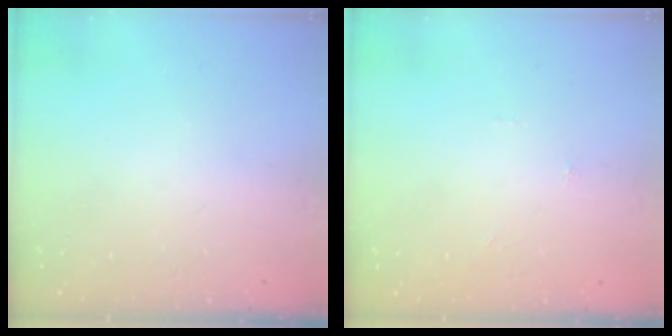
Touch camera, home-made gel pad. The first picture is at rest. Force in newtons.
{"total": 0.0}